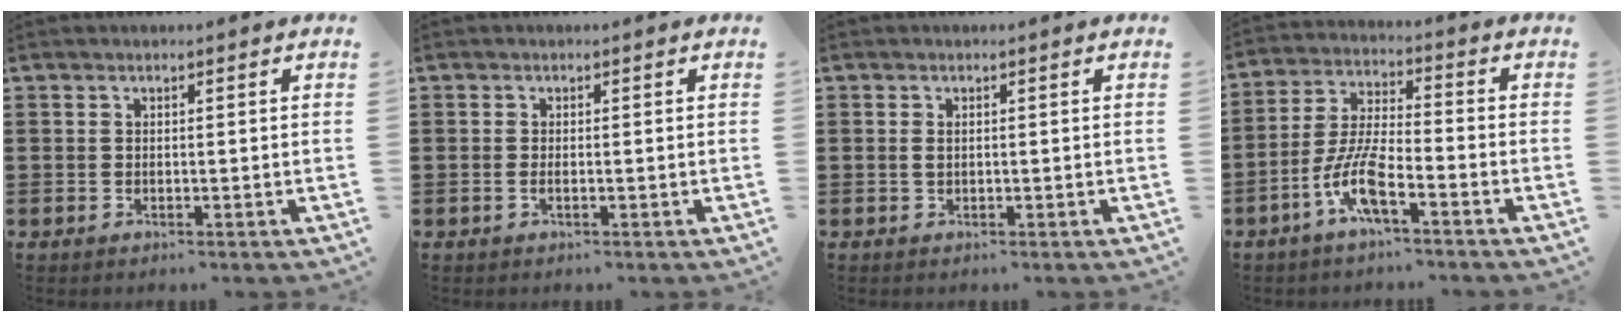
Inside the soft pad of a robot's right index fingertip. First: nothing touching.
{"total": 0.9, "force": [-0.4, 0.1, 0.8], "torque": [-0.015, -0.005, -0.006]}
{"total": 1.0, "force": [0.1, 0.4, 0.9], "torque": [-0.026, -0.001, -0.002]}
{"total": 8.4, "force": [-4.7, 1.8, 6.7], "torque": [-0.163, -0.012, -0.095]}